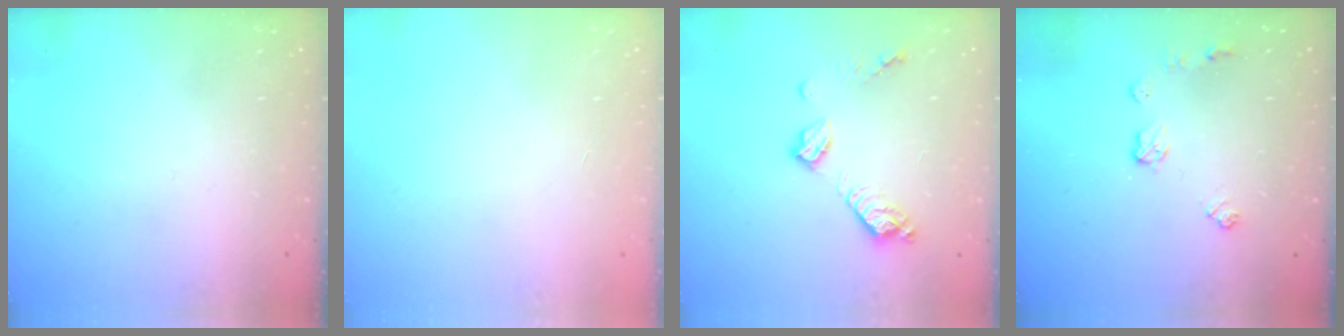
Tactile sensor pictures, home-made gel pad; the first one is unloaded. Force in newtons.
{"total": 0.0}
{"total": 9.4, "press": 9.4, "slide": 0.3}
{"total": 6.9, "press": 6.9, "slide": 0.3}